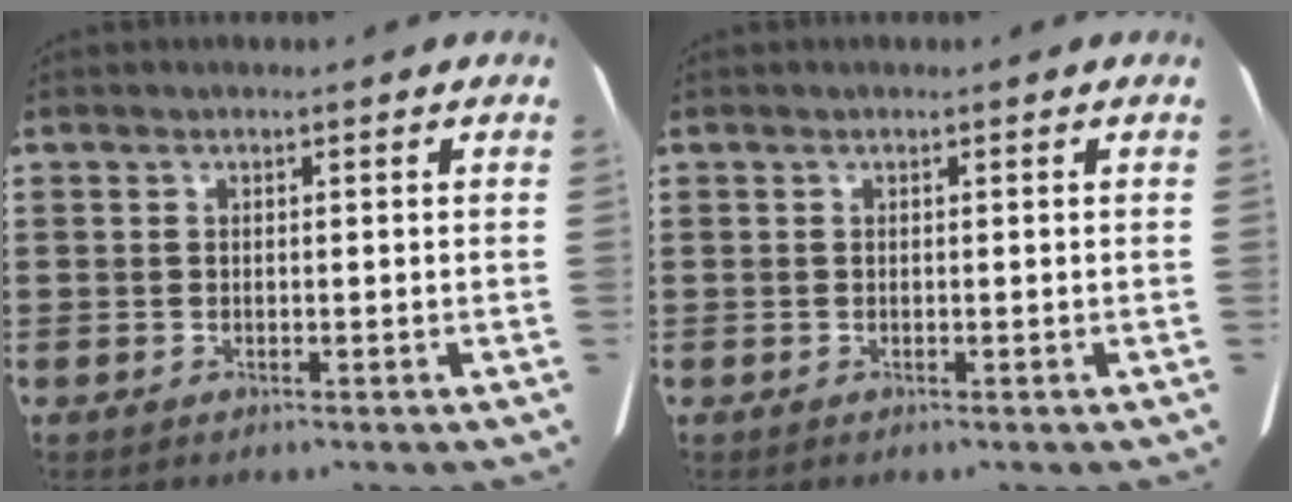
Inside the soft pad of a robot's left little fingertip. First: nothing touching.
{"total": 0.0}